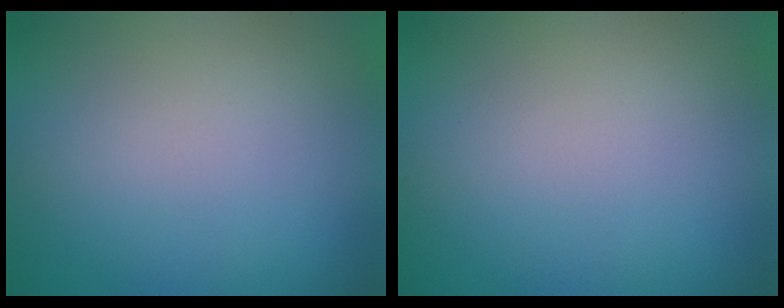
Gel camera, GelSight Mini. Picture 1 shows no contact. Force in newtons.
{"total": 0.0}